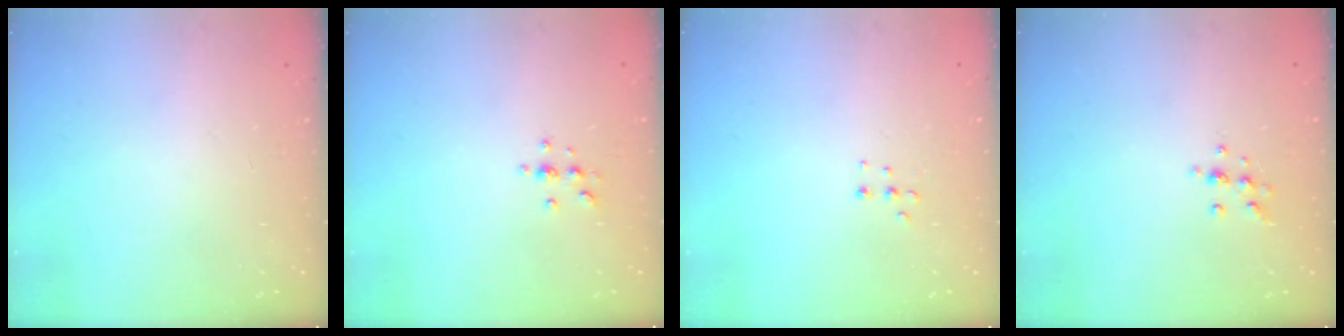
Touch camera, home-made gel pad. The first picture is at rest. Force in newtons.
{"total": 2.9, "press": 2.9, "slide": 0.4}
{"total": 3.6, "press": 3.5, "slide": 0.9}
{"total": 7.0, "press": 6.9, "slide": 0.7}